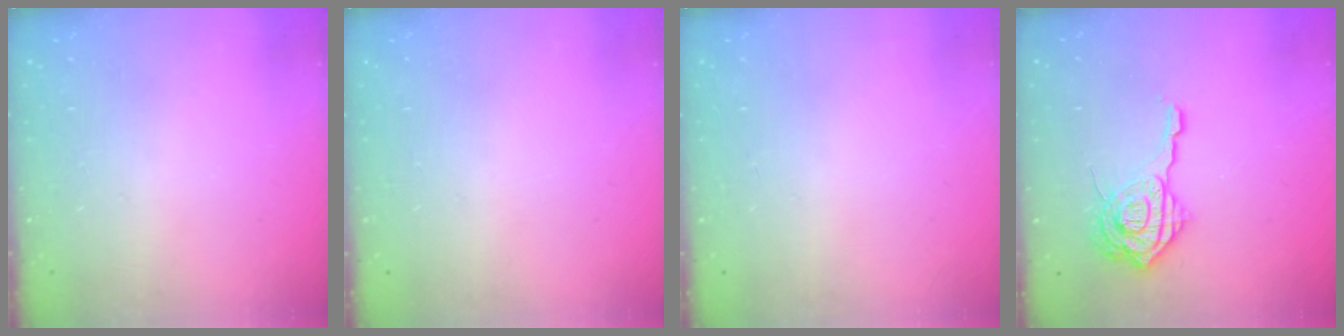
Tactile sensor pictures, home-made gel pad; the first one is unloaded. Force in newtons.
{"total": 0.0}
{"total": 0.0}
{"total": 14.4, "press": 14.3, "slide": 1.3}